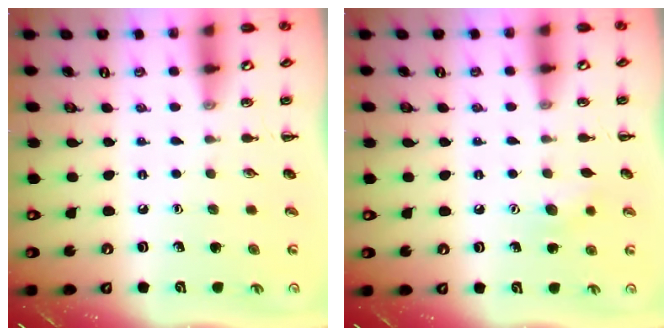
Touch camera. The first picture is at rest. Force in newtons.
{"total": 6.7, "press": 6.5, "slide": 1.3}